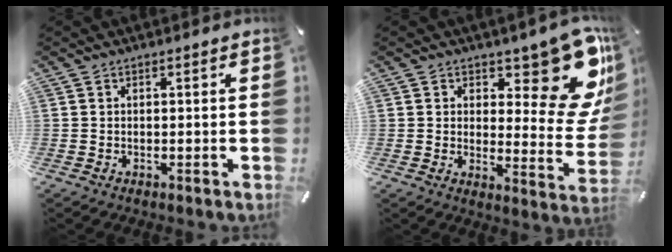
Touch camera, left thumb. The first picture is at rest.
{"total": 16.5, "force": [10.6, 7.0, 10.6], "torque": [-0.112, -0.100, 0.181]}